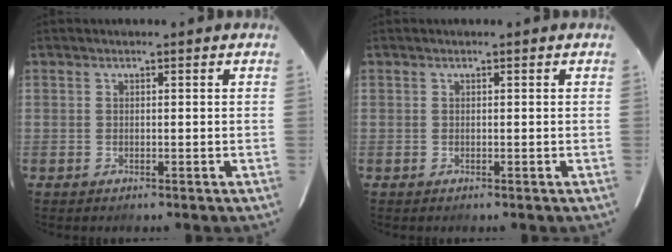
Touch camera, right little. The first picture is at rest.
{"total": 0.0}